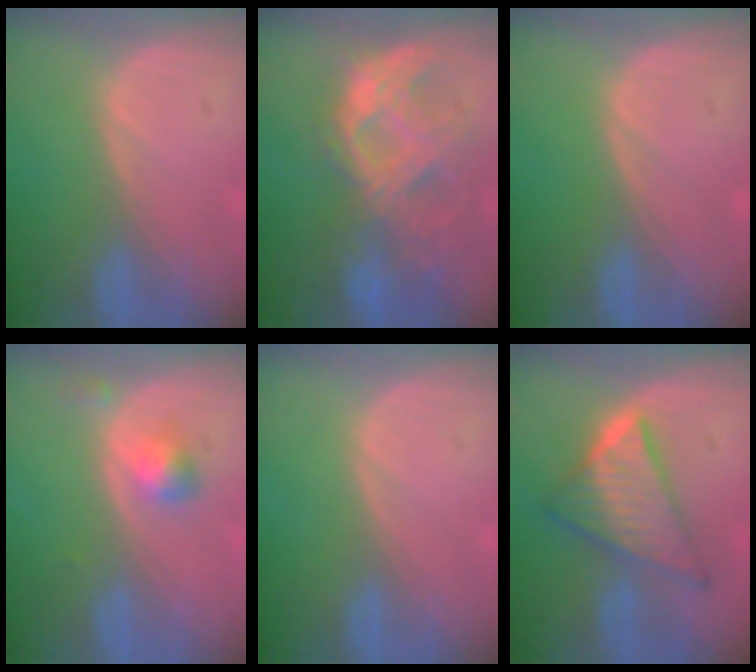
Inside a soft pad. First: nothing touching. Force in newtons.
{"total": 10.1, "press": 9.0, "slide": 4.7}
{"total": 0.0}
{"total": 2.8, "press": 2.7, "slide": 0.2}
{"total": 0.0}
{"total": 8.8, "press": 8.7, "slide": 0.6}